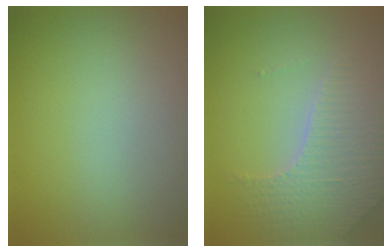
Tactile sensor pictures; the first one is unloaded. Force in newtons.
{"total": 3.6, "press": 3.4, "slide": 1.0}